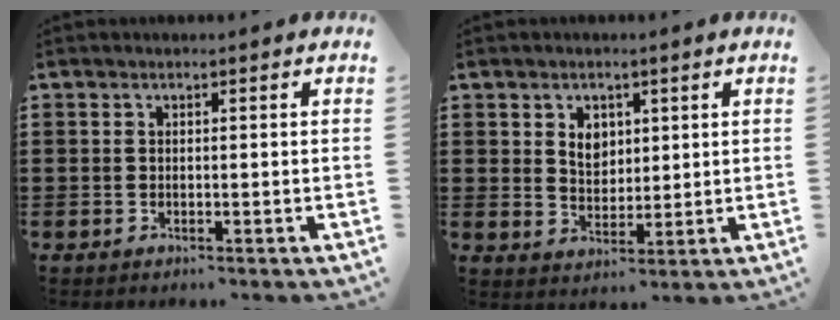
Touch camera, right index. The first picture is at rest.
{"total": 3.7, "force": [1.4, 2.8, 1.9], "torque": [-0.040, 0.008, 0.022]}